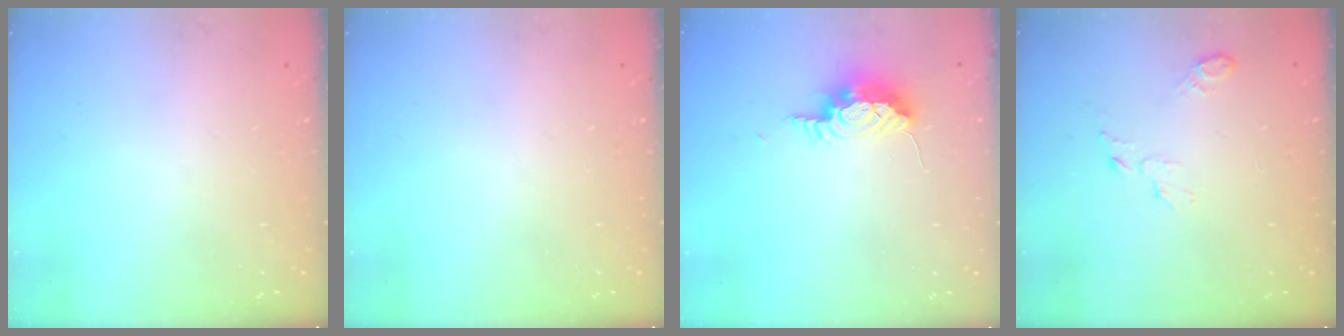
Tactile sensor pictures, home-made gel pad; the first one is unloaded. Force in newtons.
{"total": 0.0}
{"total": 9.1, "press": 8.6, "slide": 3.0}
{"total": 4.3, "press": 4.3, "slide": 0.5}